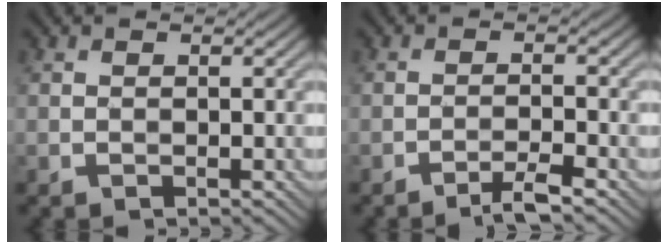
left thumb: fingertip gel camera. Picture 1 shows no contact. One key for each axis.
{"total": 2.9, "fx": -2.2, "fy": 0.1, "fz": 1.9, "tx": -0.032, "ty": 0.008, "tz": -0.046}